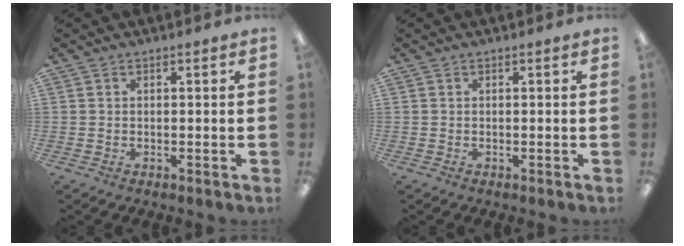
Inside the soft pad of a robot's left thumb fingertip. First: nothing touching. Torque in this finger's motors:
{"motor_torque": [-0.01, -0.01, -0.01, 0.00, 0.00]}